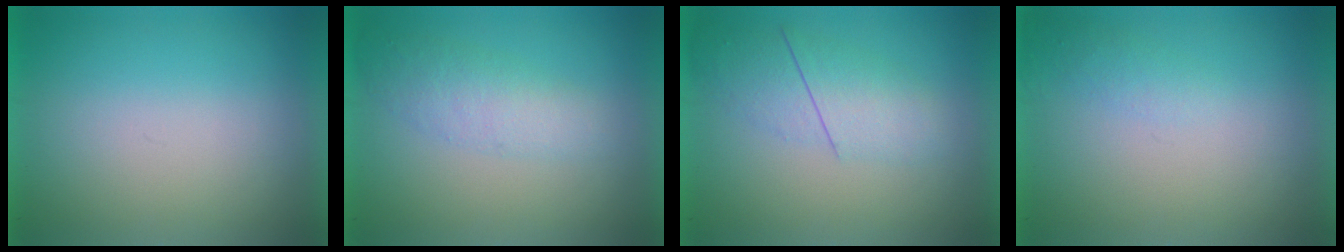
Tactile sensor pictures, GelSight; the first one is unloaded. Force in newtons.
{"total": 2.2}
{"total": 2.3}
{"total": 1.2}